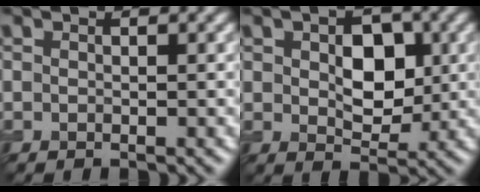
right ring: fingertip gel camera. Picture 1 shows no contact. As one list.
[{"total": 4.7, "force": [0.9, 2.9, 3.5], "torque": [-0.060, 0.000, 0.020]}]